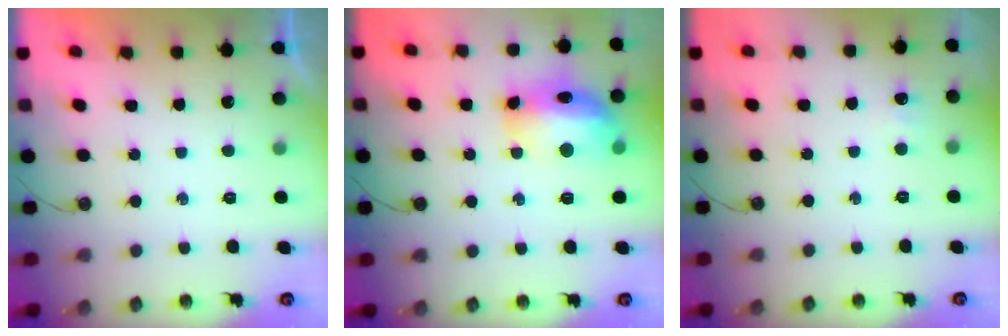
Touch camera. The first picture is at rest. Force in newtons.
{"total": 15.0, "press": 14.9, "slide": 1.3}
{"total": 3.9, "press": 3.8, "slide": 0.5}